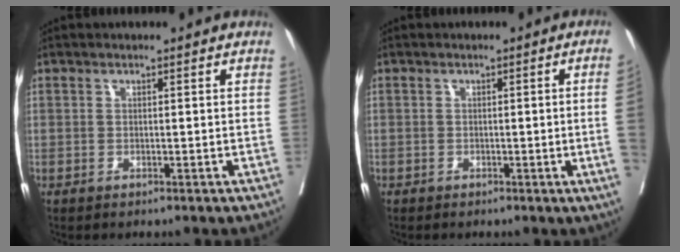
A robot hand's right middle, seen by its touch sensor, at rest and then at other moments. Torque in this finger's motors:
{"motor_torque": [1.08, -1.06, -0.28, -0.21]}